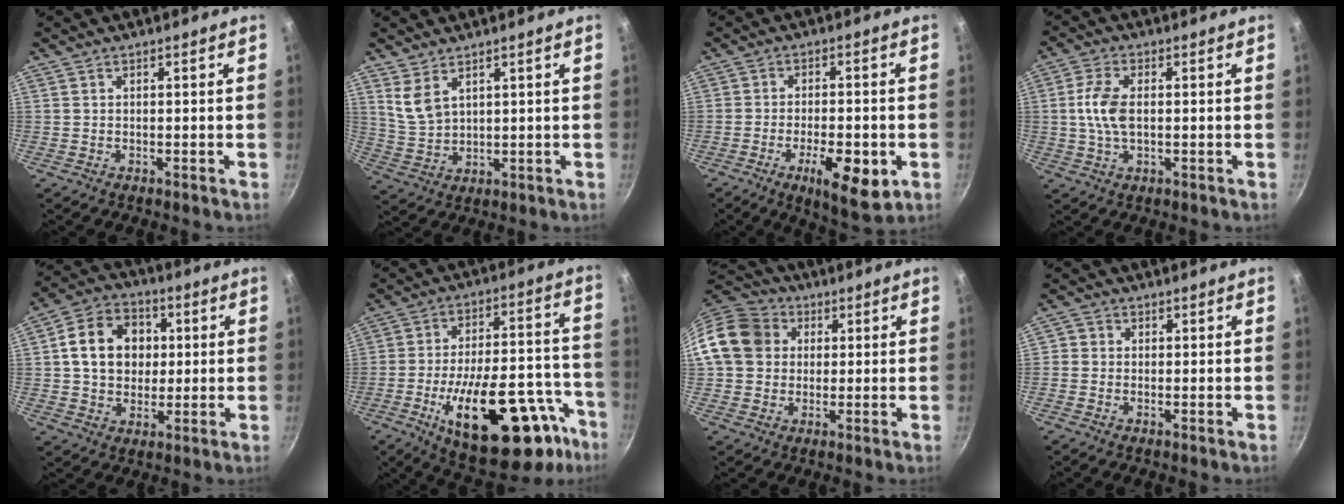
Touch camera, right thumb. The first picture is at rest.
{"total": 5.6, "force": [3.4, 2.9, 3.4], "torque": [-0.062, -0.023, 0.080]}
{"total": 11.5, "force": [-4.2, 4.1, 9.9], "torque": [-0.138, 0.007, -0.057]}
{"total": 7.1, "force": [0.3, 3.9, 5.9], "torque": [-0.121, 0.008, 0.003]}
{"total": 13.8, "force": [2.1, 11.1, 7.9], "torque": [-0.110, 0.015, 0.027]}
{"total": 28.3, "force": [-13.3, 12.6, 21.6], "torque": [-0.268, 0.062, -0.185]}
{"total": 14.3, "force": [2.8, 12.1, 7.0], "torque": [-0.114, 0.026, 0.037]}
{"total": 1.9, "force": [-0.2, 1.8, 0.6], "torque": [0.001, 0.002, -0.009]}